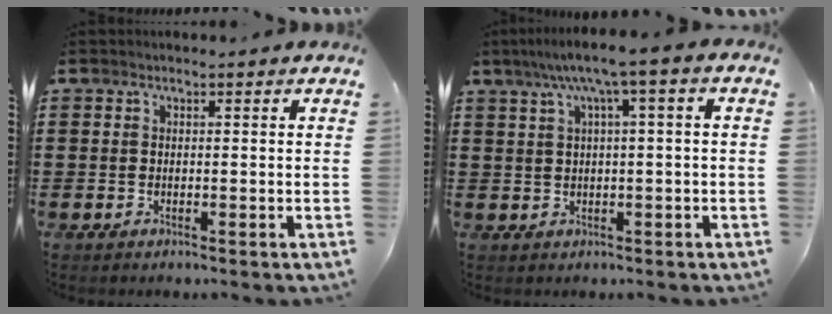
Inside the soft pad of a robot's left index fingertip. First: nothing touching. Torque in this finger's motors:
{"motor_torque": [2.09, -0.04, 0.89, 0.20]}